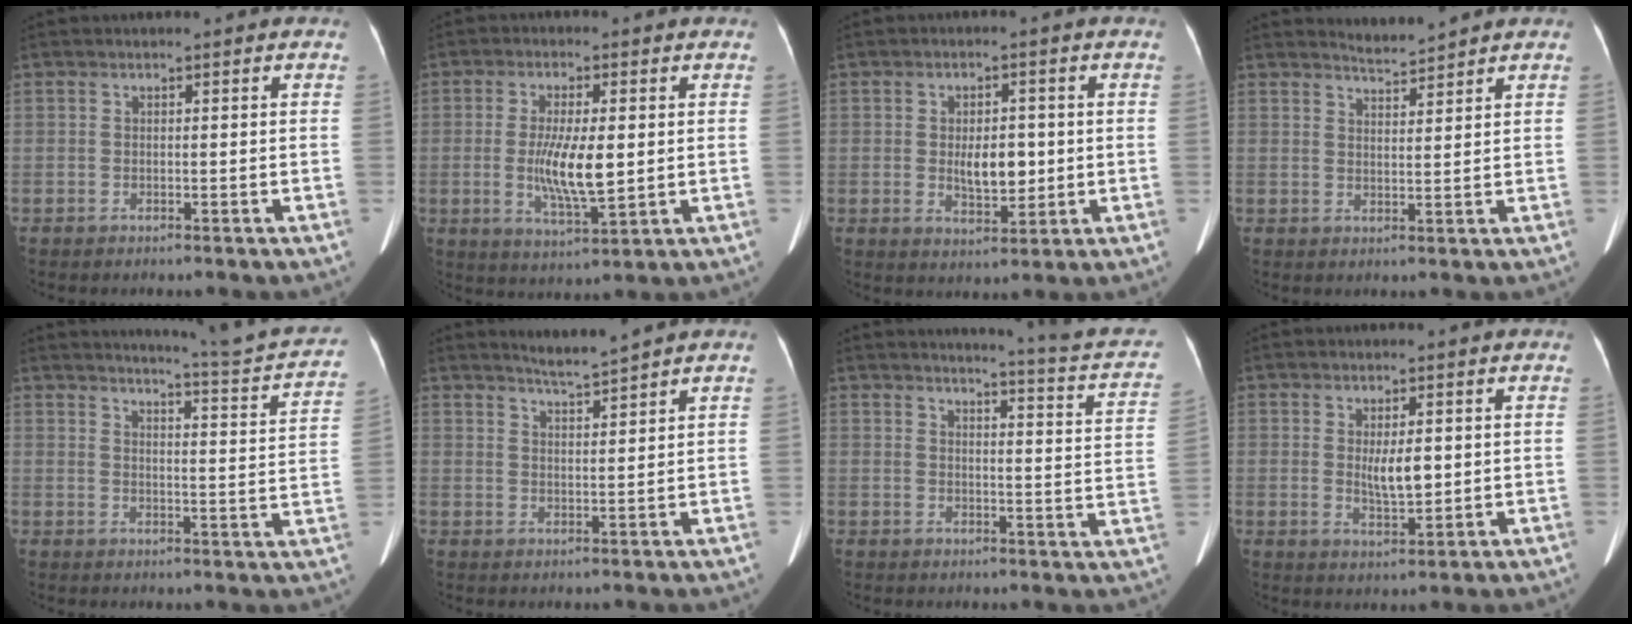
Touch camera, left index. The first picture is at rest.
{"total": 8.1, "force": [0.0, 1.7, 7.9], "torque": [-0.153, -0.016, 0.004]}
{"total": 5.5, "force": [-0.1, 2.6, 4.8], "torque": [-0.081, -0.003, 0.007]}
{"total": 2.7, "force": [2.6, -0.6, -0.3], "torque": [-0.002, -0.004, 0.054]}
{"total": 15.8, "force": [15.1, -0.8, 4.8], "torque": [-0.072, -0.071, 0.173]}
{"total": 3.5, "force": [3.2, -1.4, 0.6], "torque": [-0.014, -0.011, 0.062]}
{"total": 13.3, "force": [12.1, -0.1, 5.5], "torque": [-0.067, -0.058, 0.114]}
{"total": 4.4, "force": [0.6, 1.4, 4.1], "torque": [-0.074, -0.007, 0.016]}